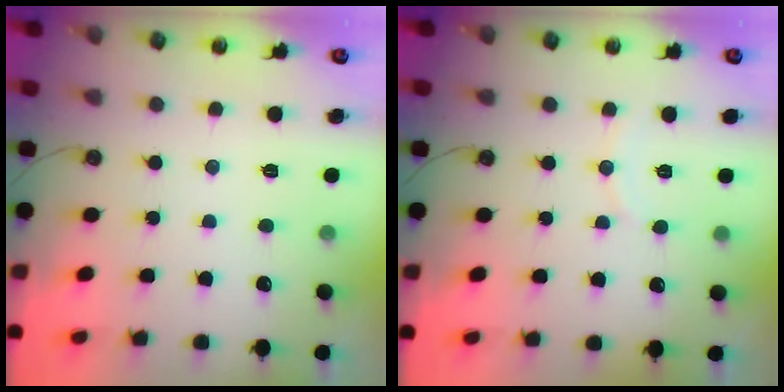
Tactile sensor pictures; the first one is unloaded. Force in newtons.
{"total": 3.7, "press": 3.7, "slide": 0.2}